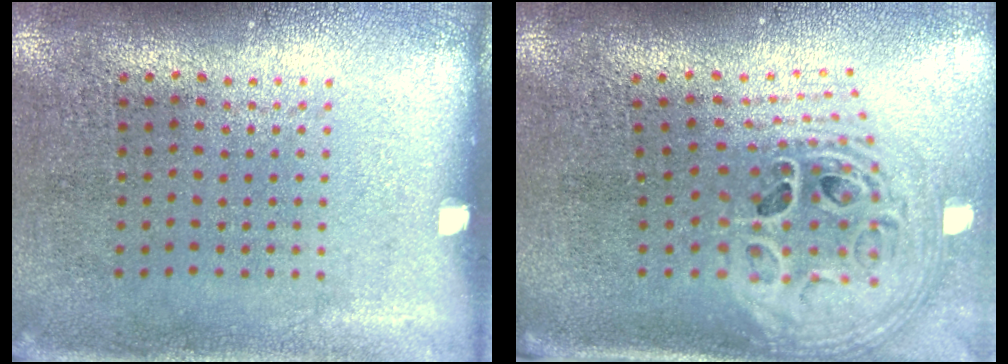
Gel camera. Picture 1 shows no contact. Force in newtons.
{"total": 2.8, "press": 2.0, "slide": 1.9}